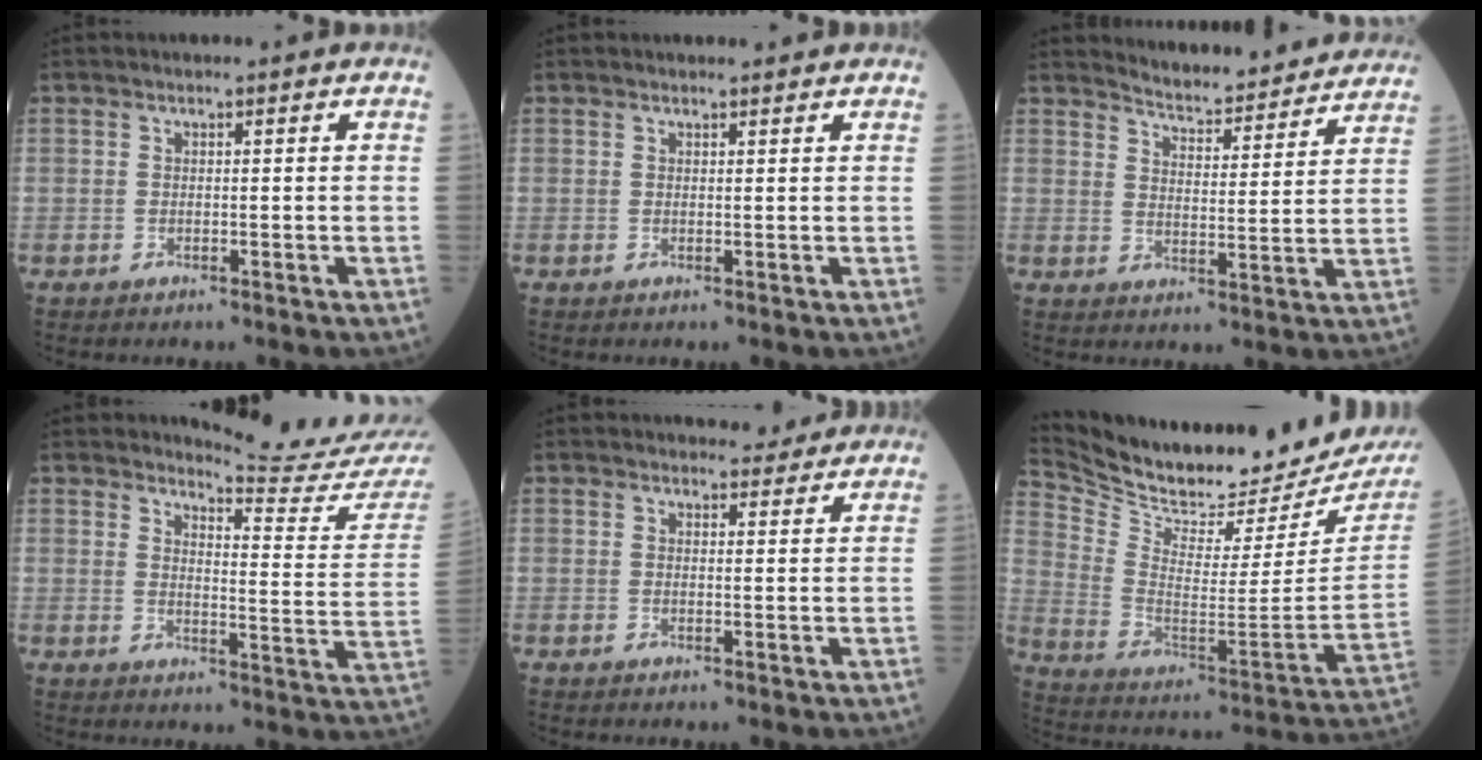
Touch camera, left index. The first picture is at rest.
{"total": 1.4, "force": [1.4, 0.2, 0.1], "torque": [-0.011, 0.002, 0.019]}
{"total": 13.8, "force": [13.3, 1.4, 3.1], "torque": [-0.040, -0.018, 0.163]}
{"total": 12.5, "force": [12.3, -2.2, 0.4], "torque": [-0.010, -0.128, 0.141]}
{"total": 3.5, "force": [3.3, 1.0, 0.3], "torque": [-0.006, -0.001, 0.038]}
{"total": 21.8, "force": [20.6, 2.2, 6.8], "torque": [-0.147, -0.085, 0.319]}